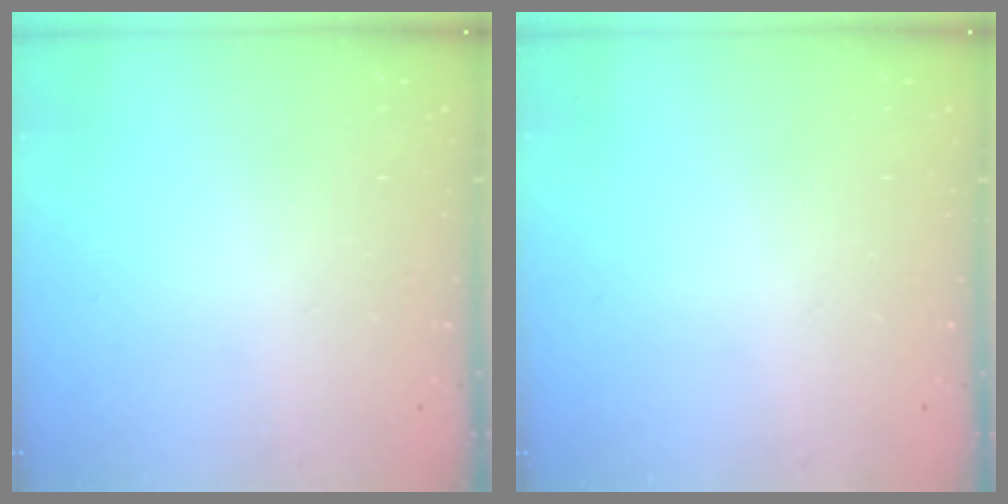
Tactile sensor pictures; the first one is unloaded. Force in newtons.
{"total": 0.0}